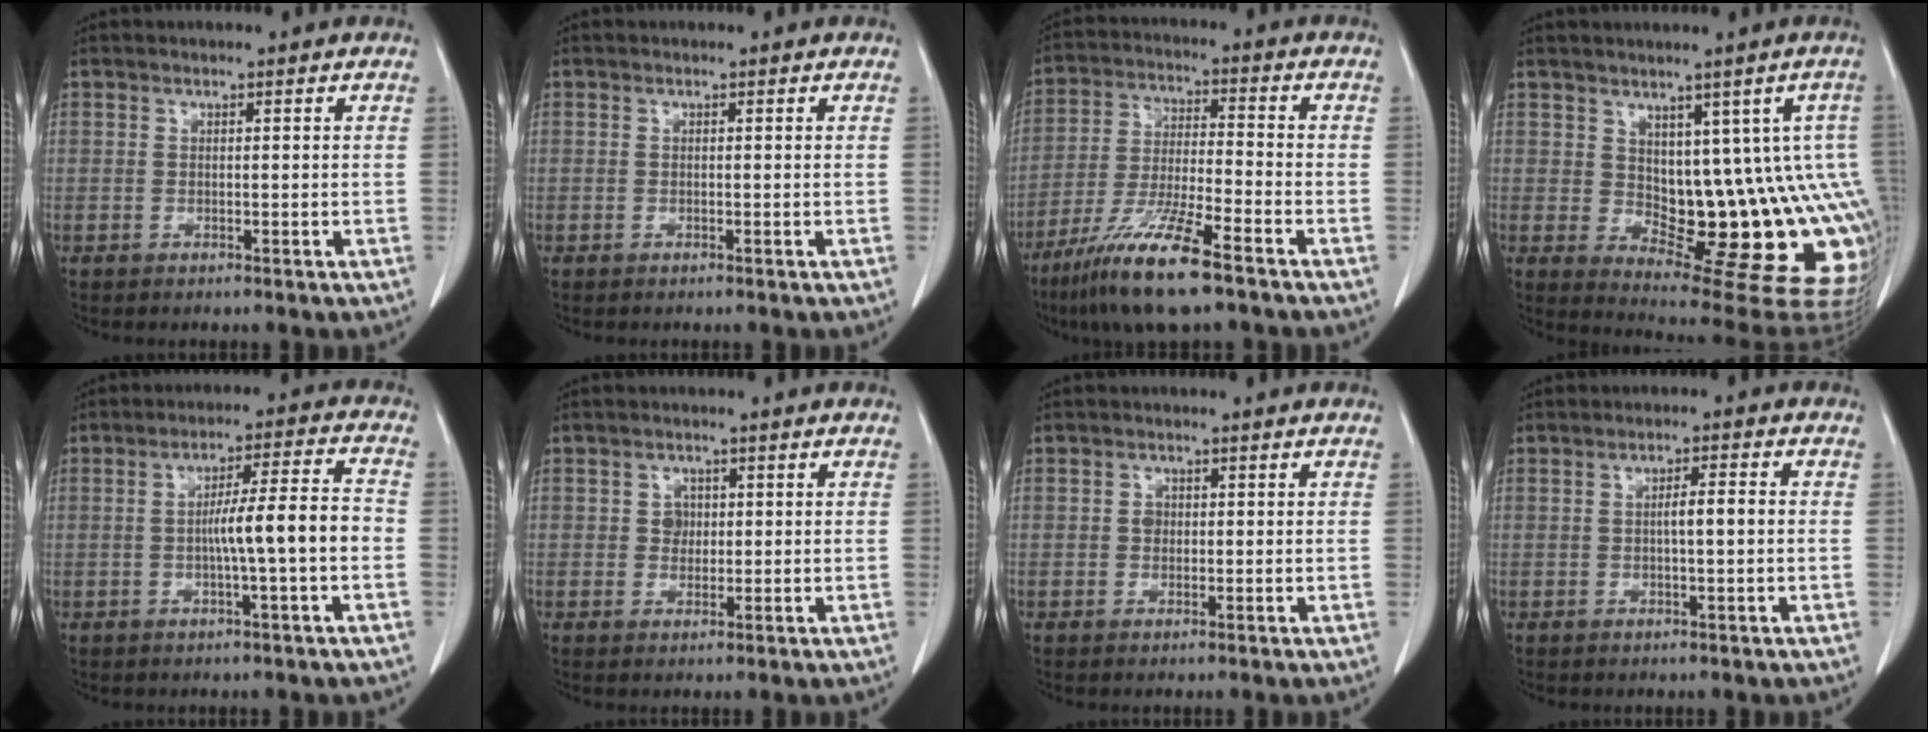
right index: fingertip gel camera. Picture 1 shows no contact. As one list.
[{"total": 0.0}, {"total": 12.8, "force": [-8.5, 0.9, 9.6], "torque": [-0.193, -0.032, -0.158]}, {"total": 14.8, "force": [-0.4, 7.4, 12.8], "torque": [-0.102, 0.019, 0.009]}, {"total": 8.4, "force": [-1.4, -0.1, 8.3], "torque": [-0.133, 0.017, -0.024]}, {"total": 2.2, "force": [0.4, 1.9, 1.0], "torque": [-0.011, 0.001, 0.004]}, {"total": 1.4, "force": [0.1, 1.2, 0.7], "torque": [-0.012, 0.002, 0.000]}, {"total": 3.2, "force": [0.0, 0.3, 3.2], "torque": [-0.056, 0.003, -0.001]}]